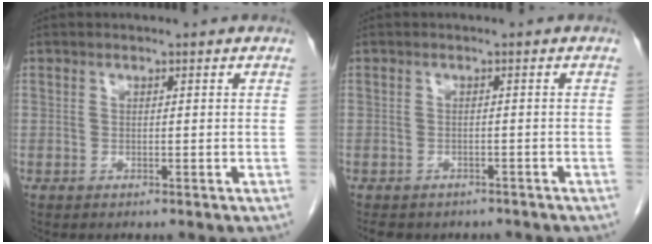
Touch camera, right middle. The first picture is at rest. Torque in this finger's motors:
{"motor_torque": [0.50, -0.30, 0.05, 0.01]}